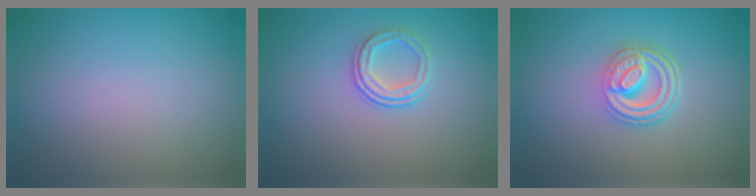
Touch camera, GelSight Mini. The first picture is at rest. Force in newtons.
{"total": 2.4, "press": 1.7, "slide": 1.7}
{"total": 4.8, "press": 3.4, "slide": 3.4}